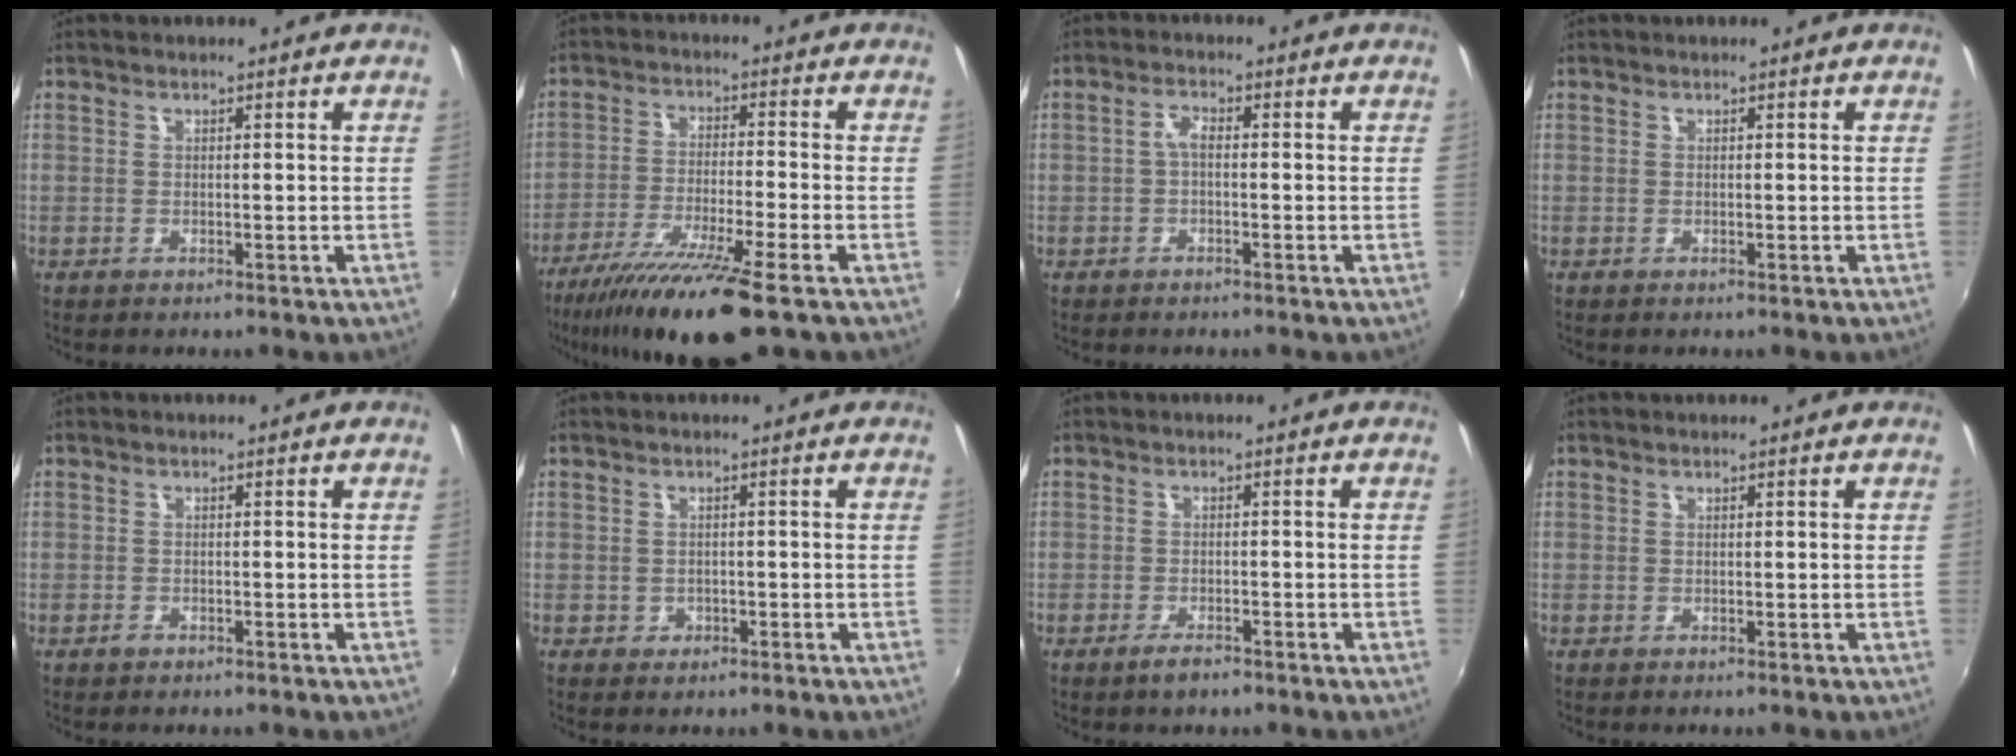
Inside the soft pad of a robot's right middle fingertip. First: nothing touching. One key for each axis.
{"total": 14.3, "fx": -10.2, "fy": 0.7, "fz": 10.0, "tx": -0.202, "ty": -0.040, "tz": -0.177}
{"total": 1.8, "fx": -0.6, "fy": 0.8, "fz": 1.6, "tx": -0.033, "ty": 0.006, "tz": -0.012}
{"total": 0.0}
{"total": 0.9, "fx": -0.7, "fy": 0.5, "fz": 0.2, "tx": -0.005, "ty": 0.000, "tz": -0.011}
{"total": 1.8, "fx": -0.6, "fy": 1.6, "fz": 0.5, "tx": -0.009, "ty": -0.003, "tz": -0.008}
{"total": 2.6, "fx": -2.0, "fy": 0.8, "fz": 1.6, "tx": -0.038, "ty": -0.005, "tz": -0.039}
{"total": 0.0}